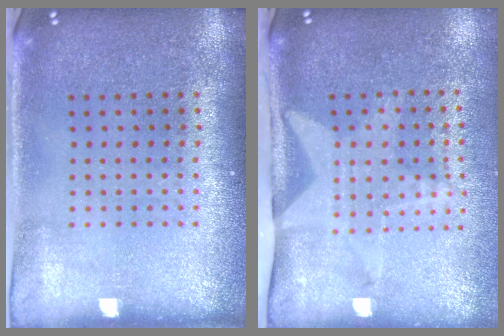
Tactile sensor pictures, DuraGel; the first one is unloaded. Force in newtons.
{"total": 2.1, "press": 1.5, "slide": 1.4}